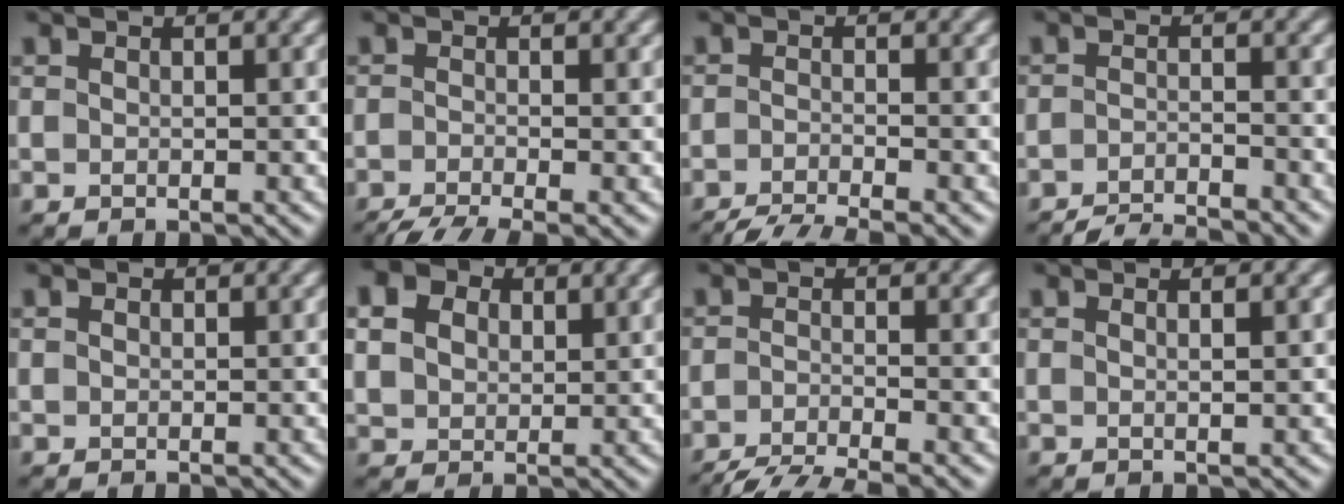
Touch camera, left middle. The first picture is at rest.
{"total": 4.5, "force": [-3.3, 0.9, 3.0], "torque": [-0.045, -0.012, -0.059]}
{"total": 4.8, "force": [-4.0, 0.5, 2.5], "torque": [-0.047, -0.008, -0.072]}
{"total": 4.4, "force": [-4.2, 0.3, 1.3], "torque": [-0.021, -0.005, -0.073]}
{"total": 1.0, "force": [0.3, -0.4, -0.9], "torque": [0.005, 0.005, 0.011]}
{"total": 5.4, "force": [3.5, 3.6, 2.1], "torque": [-0.080, 0.020, 0.059]}
{"total": 5.2, "force": [-4.5, 0.6, 2.6], "torque": [-0.052, -0.016, -0.081]}
{"total": 0.7, "force": [0.6, 0.0, 0.4], "torque": [-0.008, 0.007, 0.001]}